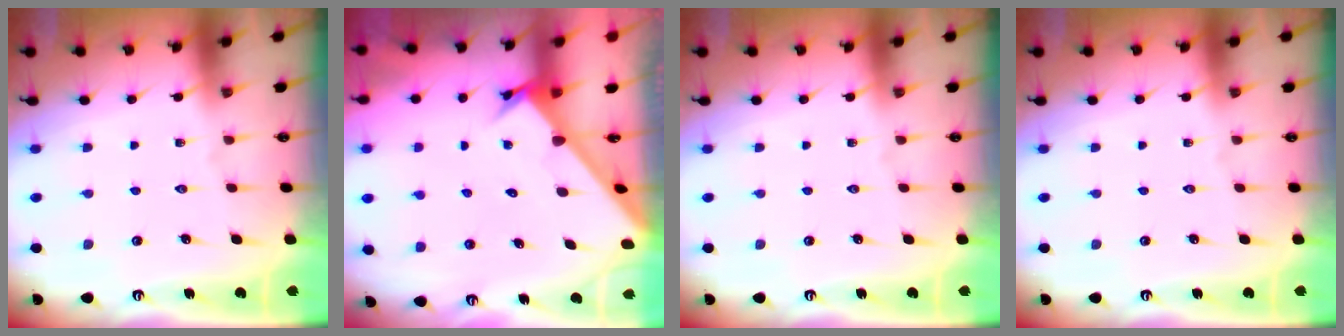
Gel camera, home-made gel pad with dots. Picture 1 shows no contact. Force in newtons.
{"total": 2.6, "press": 2.6, "slide": 0.2}
{"total": 0.0}
{"total": 0.0}